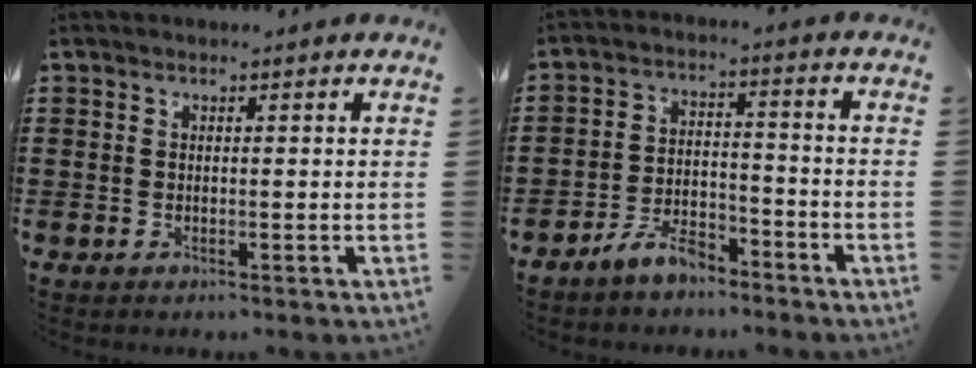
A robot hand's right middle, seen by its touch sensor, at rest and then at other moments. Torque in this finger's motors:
{"motor_torque": [2.14, 0.00, 0.09, 0.09]}